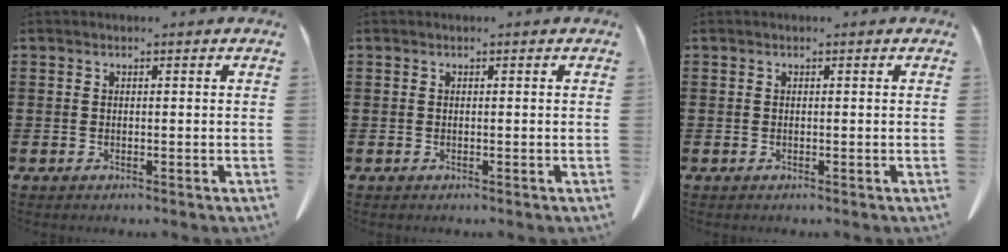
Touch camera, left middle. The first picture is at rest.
{"total": 0.0}
{"total": 0.0}